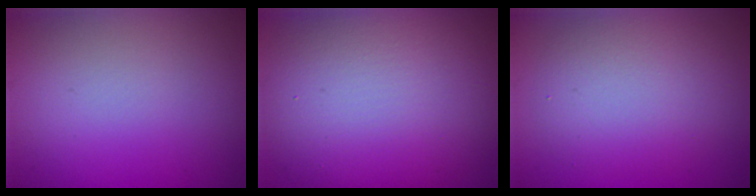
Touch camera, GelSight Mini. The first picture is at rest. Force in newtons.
{"total": 12.6, "press": 12.6, "slide": 0.8}
{"total": 5.1, "press": 5.1, "slide": 0.5}